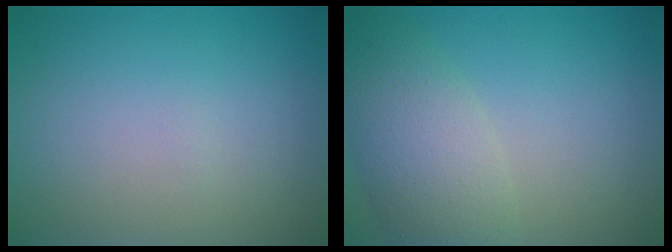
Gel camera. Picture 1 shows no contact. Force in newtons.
{"total": 5.1, "press": 5.1, "slide": 0.3}